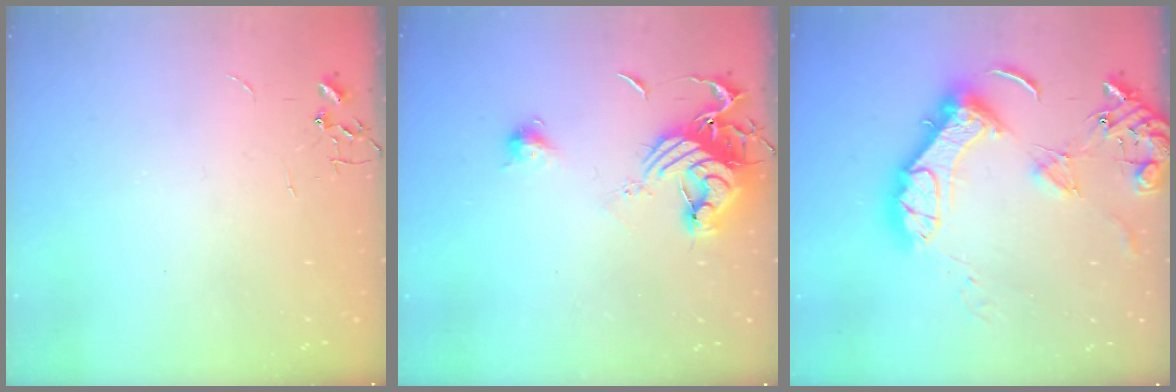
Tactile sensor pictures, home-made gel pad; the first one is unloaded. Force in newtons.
{"total": 14.0, "press": 14.0, "slide": 1.1}
{"total": 18.3, "press": 18.1, "slide": 2.1}